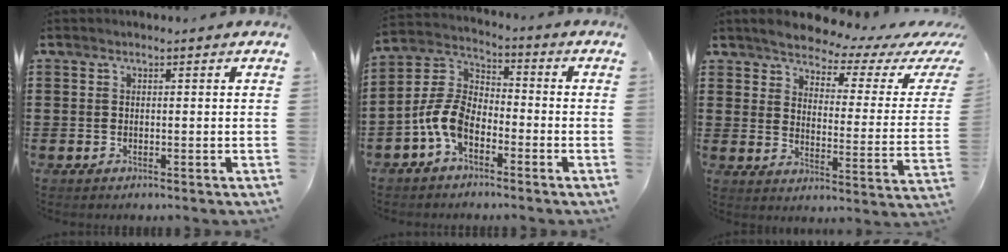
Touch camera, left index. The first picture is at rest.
{"total": 7.9, "force": [-4.3, 4.3, 5.1], "torque": [-0.149, -0.009, -0.097]}
{"total": 4.0, "force": [3.7, 0.4, 1.4], "torque": [-0.053, -0.030, 0.056]}